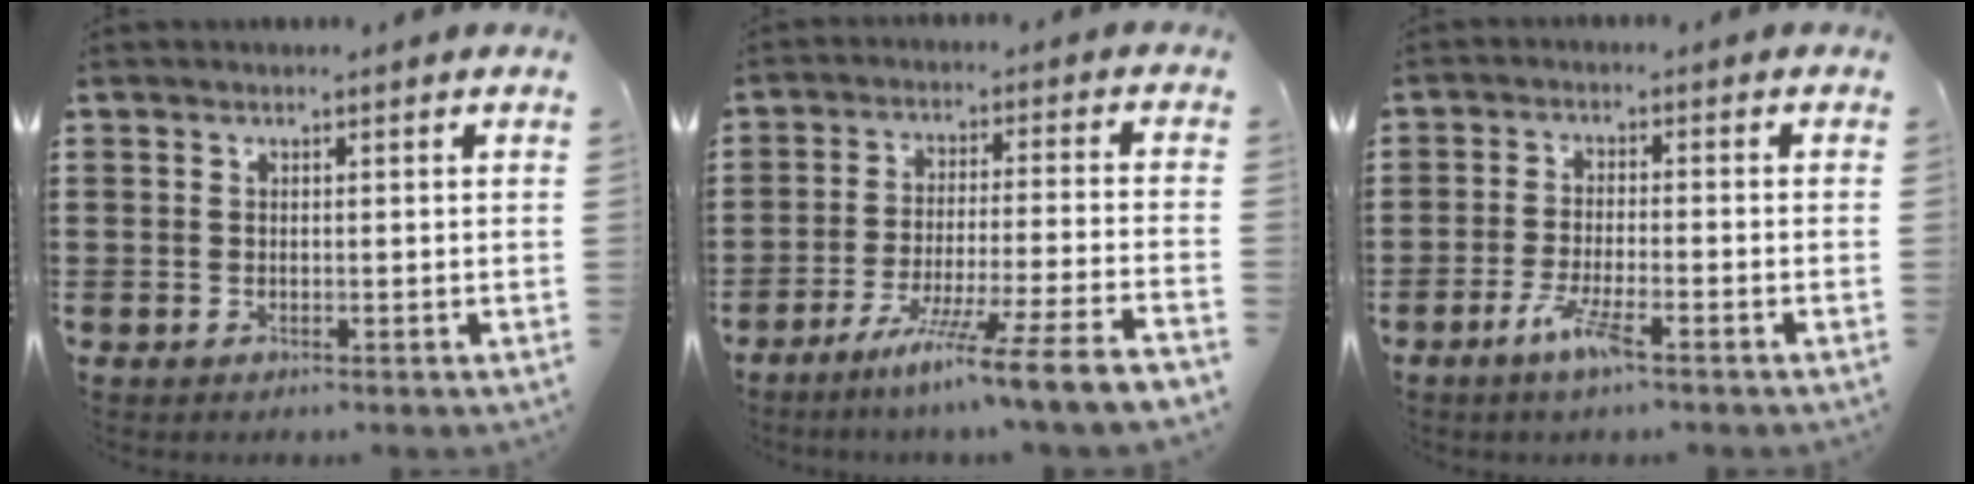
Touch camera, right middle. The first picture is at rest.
{"total": 9.0, "force": [-7.1, -1.6, 5.2], "torque": [-0.083, -0.012, -0.141]}
{"total": 4.9, "force": [-2.9, 0.7, 3.8], "torque": [-0.080, -0.005, -0.054]}